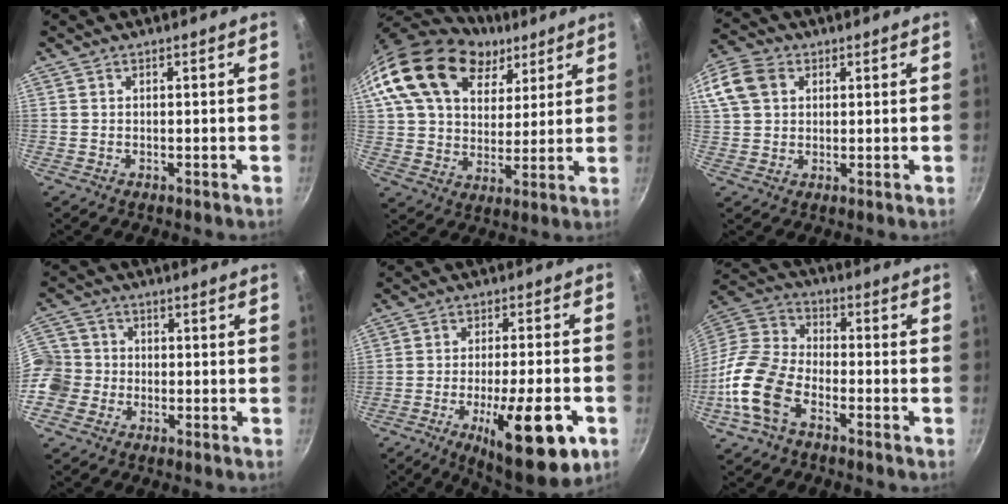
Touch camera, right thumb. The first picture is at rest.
{"total": 21.5, "force": [11.6, 14.0, 11.4], "torque": [-0.183, -0.022, 0.203]}
{"total": 16.0, "force": [5.3, 12.6, 8.4], "torque": [-0.209, 0.039, 0.092]}
{"total": 10.0, "force": [-2.6, 8.9, 3.6], "torque": [-0.053, 0.032, -0.066]}
{"total": 17.6, "force": [-6.8, 4.7, 15.5], "torque": [-0.210, 0.015, -0.096]}
{"total": 14.1, "force": [-6.6, 8.1, 9.5], "torque": [-0.186, 0.047, -0.152]}